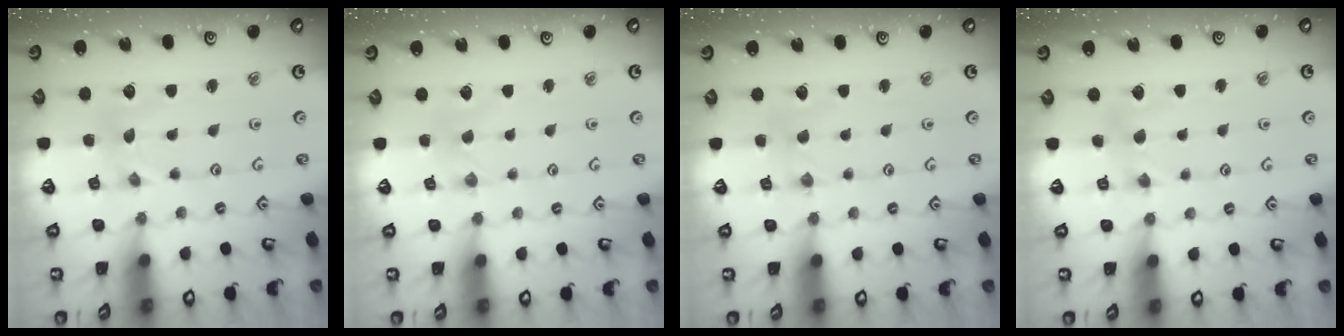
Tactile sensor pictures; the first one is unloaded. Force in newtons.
{"total": 0.5, "press": 0.5, "slide": 0.1}
{"total": 0.0}
{"total": 3.4, "press": 3.4, "slide": 0.3}